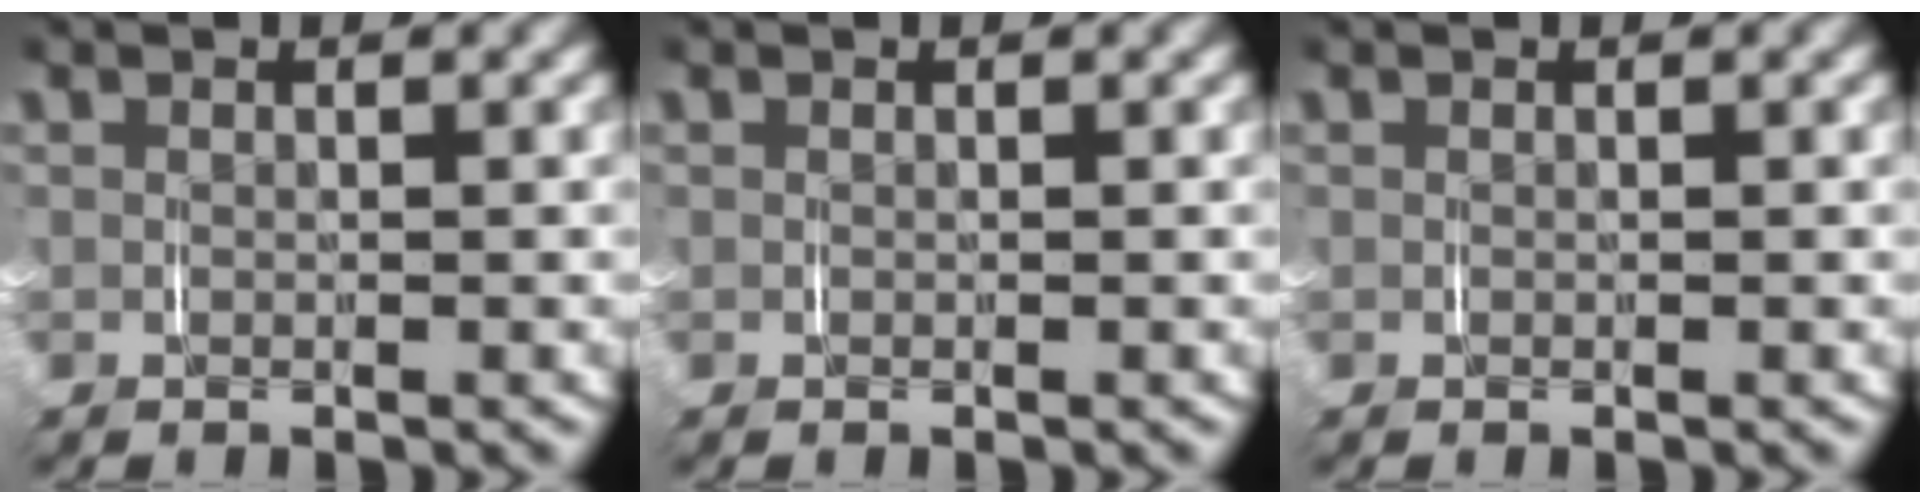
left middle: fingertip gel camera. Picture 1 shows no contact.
{"total": 0.0}
{"total": 0.0}